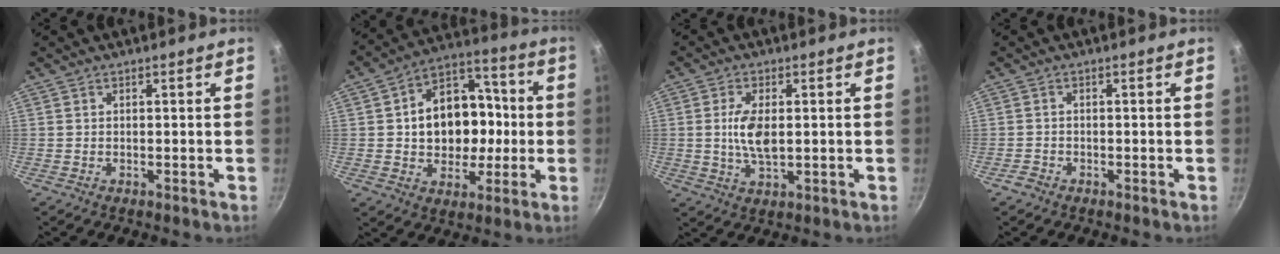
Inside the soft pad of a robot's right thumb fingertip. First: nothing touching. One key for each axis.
{"total": 17.2, "fx": -0.2, "fy": 13.3, "fz": 10.8, "tx": -0.129, "ty": 0.035, "tz": -0.005}
{"total": 6.9, "fx": 0.3, "fy": 3.4, "fz": 6.0, "tx": -0.120, "ty": -0.003, "tz": 0.007}
{"total": 1.6, "fx": -1.3, "fy": 0.9, "fz": 0.3, "tx": -0.009, "ty": 0.010, "tz": -0.026}